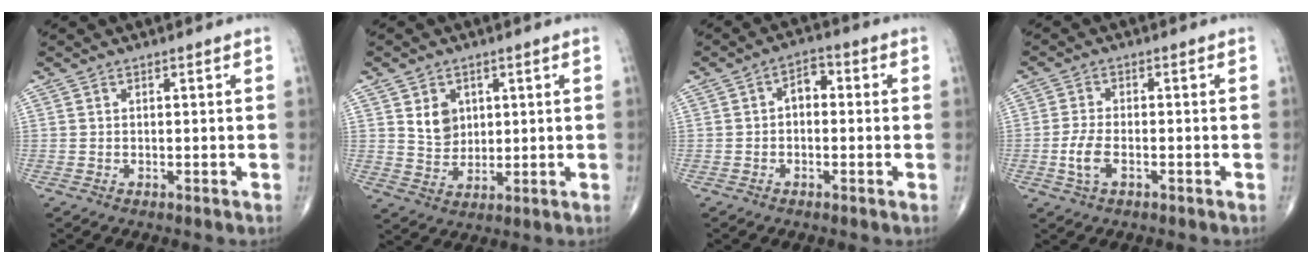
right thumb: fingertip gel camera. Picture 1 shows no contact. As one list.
[{"total": 5.8, "force": [2.0, 4.6, 2.9], "torque": [-0.028, -0.016, 0.042]}, {"total": 4.1, "force": [0.0, 2.6, 3.1], "torque": [-0.033, 0.015, -0.012]}, {"total": 4.3, "force": [-1.4, 2.1, 3.5], "torque": [-0.076, 0.008, -0.026]}]